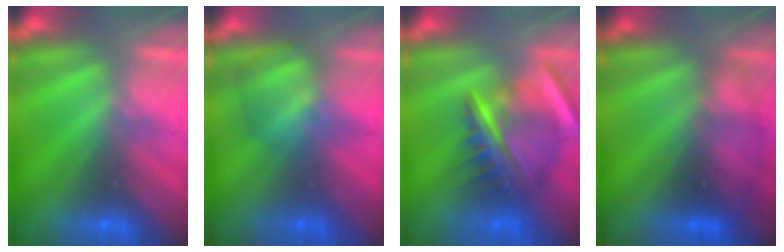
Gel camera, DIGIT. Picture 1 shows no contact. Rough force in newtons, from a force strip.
{"total": 3.5}
{"total": 6.5}
{"total": 2.2}